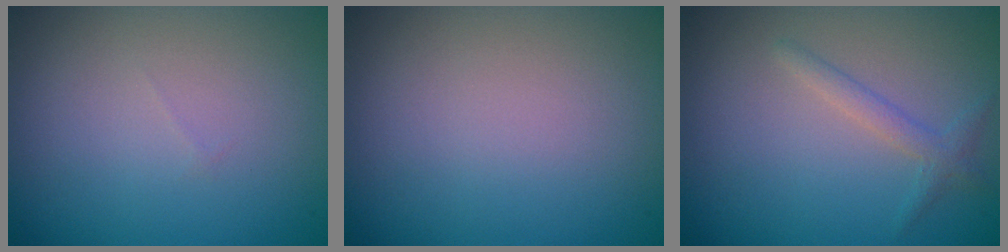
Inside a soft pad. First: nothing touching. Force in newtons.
{"total": 0.0}
{"total": 1.4, "press": 1.4, "slide": 0.1}